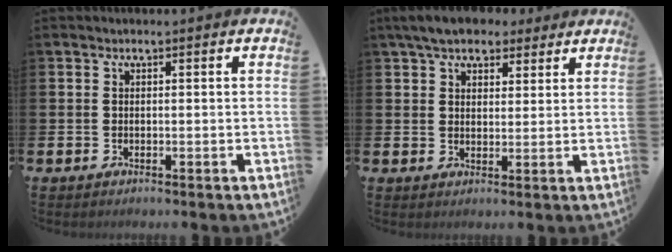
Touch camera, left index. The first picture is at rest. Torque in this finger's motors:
{"motor_torque": [2.14, 0.00, 0.28, 0.21]}